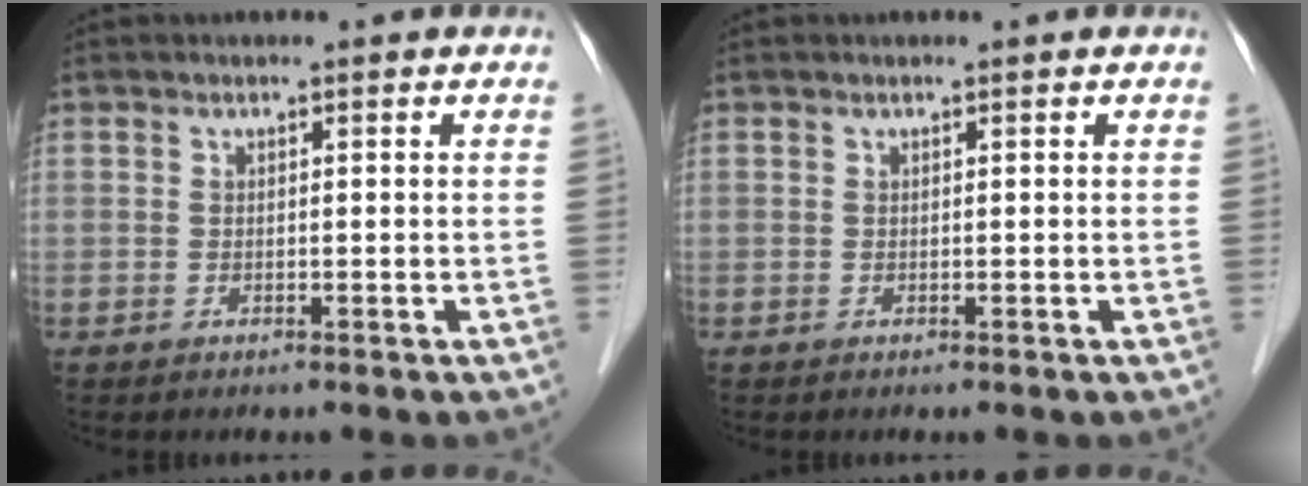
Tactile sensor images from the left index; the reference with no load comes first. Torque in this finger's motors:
{"motor_torque": [0.18, 0.06, 0.02, 0.01]}